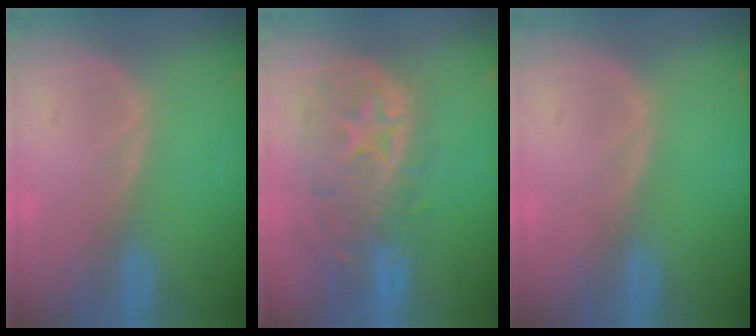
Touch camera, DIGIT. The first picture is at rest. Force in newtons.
{"total": 11.0, "press": 9.7, "slide": 5.2}
{"total": 0.0}